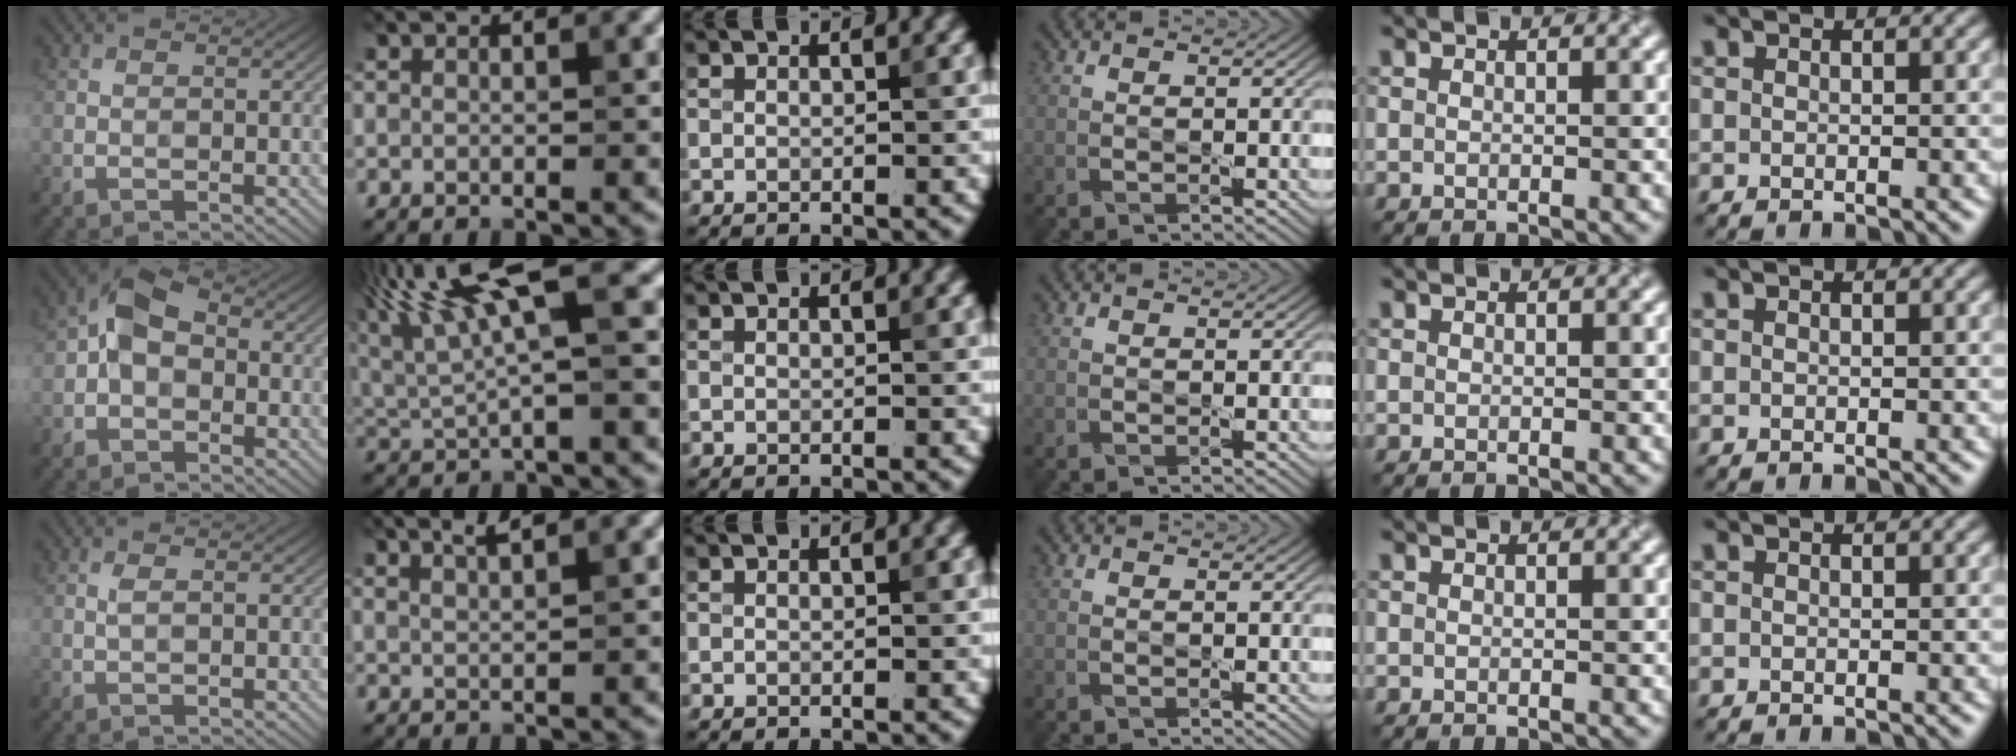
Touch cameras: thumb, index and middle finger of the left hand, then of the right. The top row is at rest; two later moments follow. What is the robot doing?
{"motion": "squeeze", "object": "tweezer"}